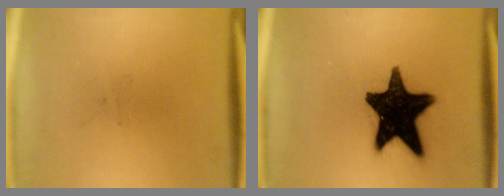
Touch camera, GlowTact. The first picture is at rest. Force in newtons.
{"total": 18.8}